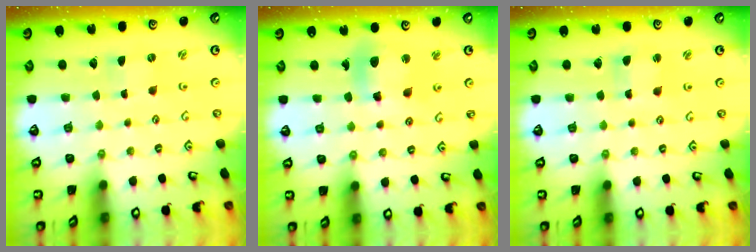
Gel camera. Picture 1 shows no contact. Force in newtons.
{"total": 12.3, "press": 12.1, "slide": 2.2}
{"total": 2.6, "press": 2.5, "slide": 0.3}